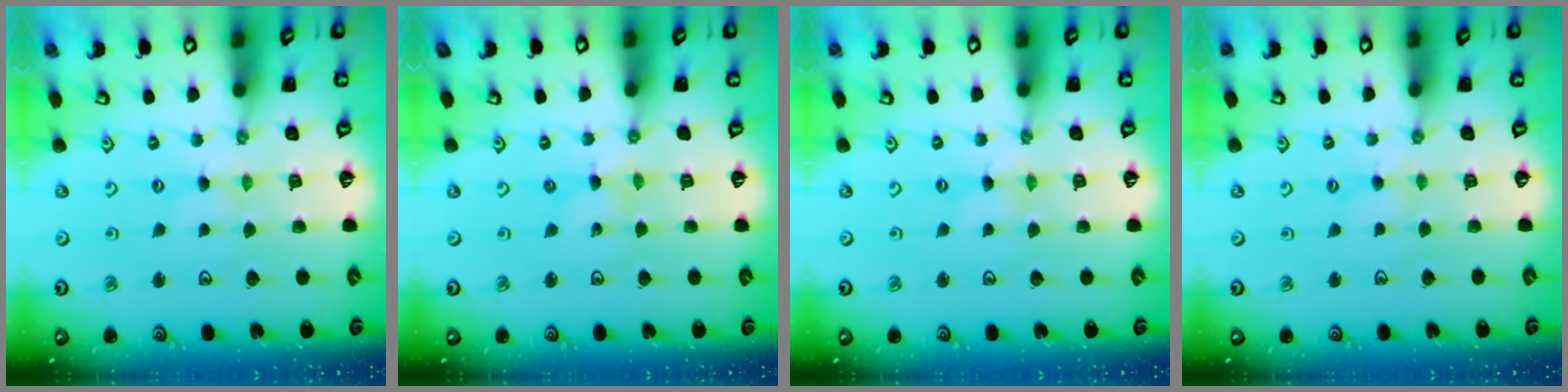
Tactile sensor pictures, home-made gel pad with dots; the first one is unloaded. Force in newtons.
{"total": 0.0}
{"total": 1.2, "press": 1.1, "slide": 0.2}
{"total": 1.5, "press": 1.4, "slide": 0.3}